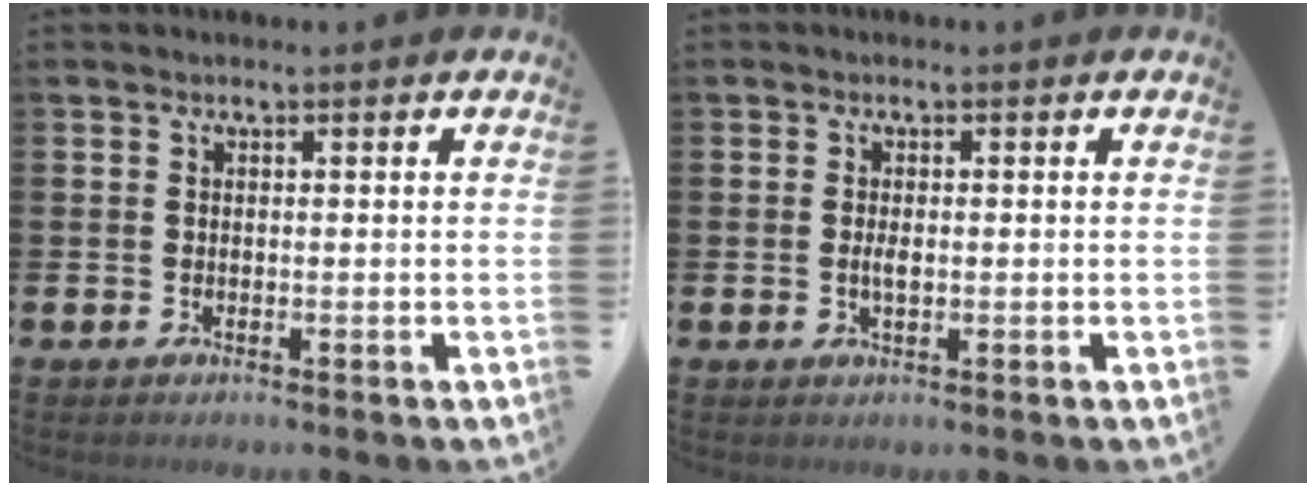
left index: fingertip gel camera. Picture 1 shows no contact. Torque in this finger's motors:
{"motor_torque": [0.37, -0.01, 0.03, 0.02]}